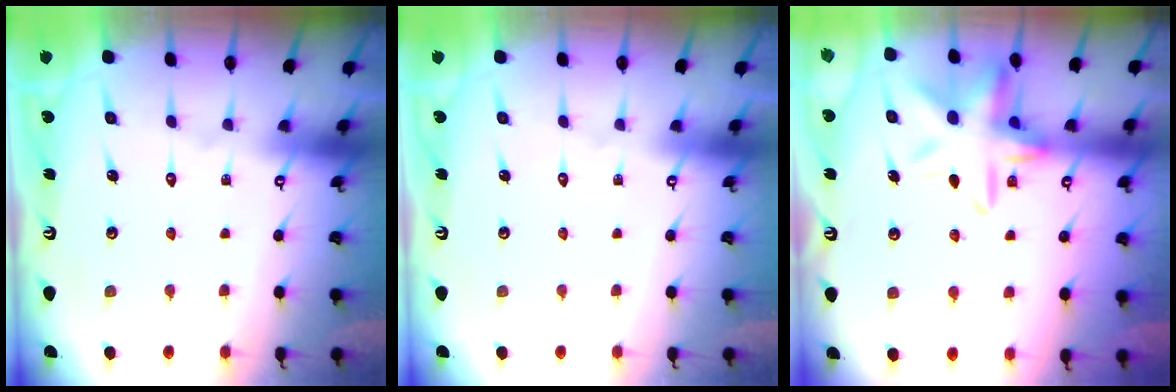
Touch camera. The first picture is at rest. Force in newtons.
{"total": 0.0}
{"total": 12.5, "press": 12.4, "slide": 0.7}